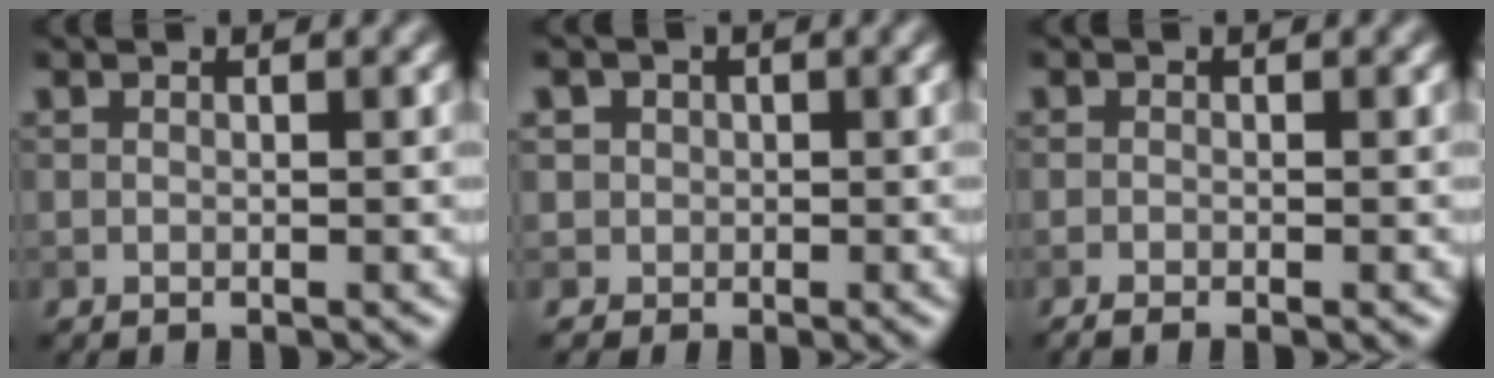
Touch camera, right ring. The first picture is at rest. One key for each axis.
{"total": 3.6, "fx": 1.4, "fy": 3.1, "fz": 1.1, "tx": -0.003, "ty": 0.024, "tz": 0.002}
{"total": 1.5, "fx": -0.8, "fy": 0.5, "fz": 1.1, "tx": -0.025, "ty": -0.005, "tz": -0.013}